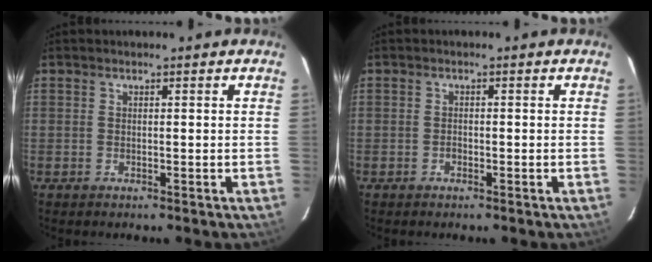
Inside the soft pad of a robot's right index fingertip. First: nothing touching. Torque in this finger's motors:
{"motor_torque": [0.15, -0.05, 0.07, 0.00]}